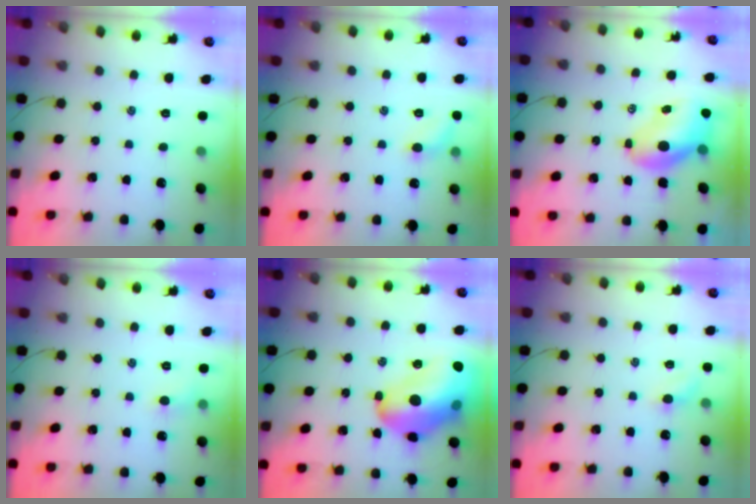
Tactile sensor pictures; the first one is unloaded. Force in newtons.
{"total": 6.0, "press": 5.7, "slide": 1.8}
{"total": 8.7, "press": 8.3, "slide": 2.5}
{"total": 3.6, "press": 3.4, "slide": 1.1}
{"total": 23.9, "press": 23.4, "slide": 4.7}
{"total": 2.9, "press": 2.7, "slide": 0.9}